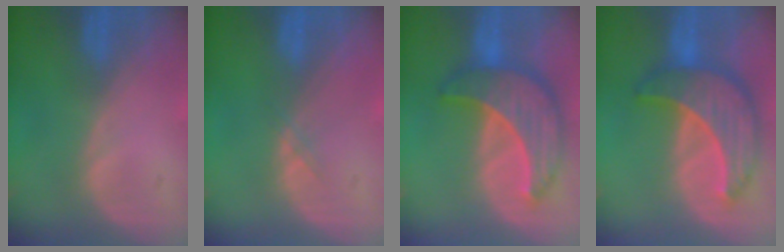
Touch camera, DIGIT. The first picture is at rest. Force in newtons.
{"total": 0.6, "press": 0.6, "slide": 0.1}
{"total": 9.8, "press": 9.8, "slide": 0.8}
{"total": 9.8, "press": 9.8, "slide": 0.8}